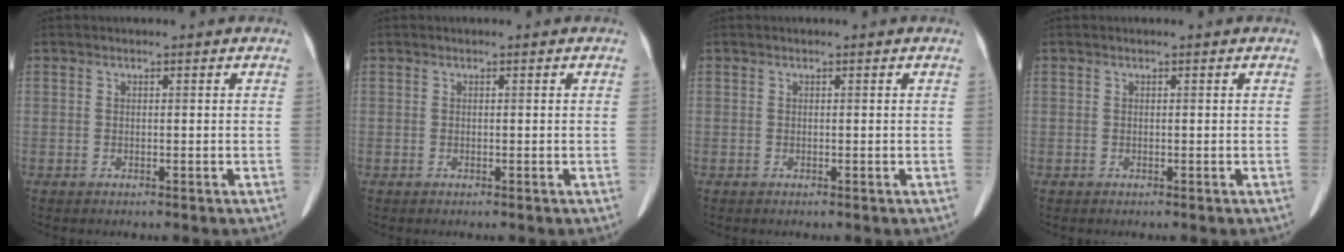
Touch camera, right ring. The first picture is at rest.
{"total": 0.0}
{"total": 0.0}
{"total": 0.0}